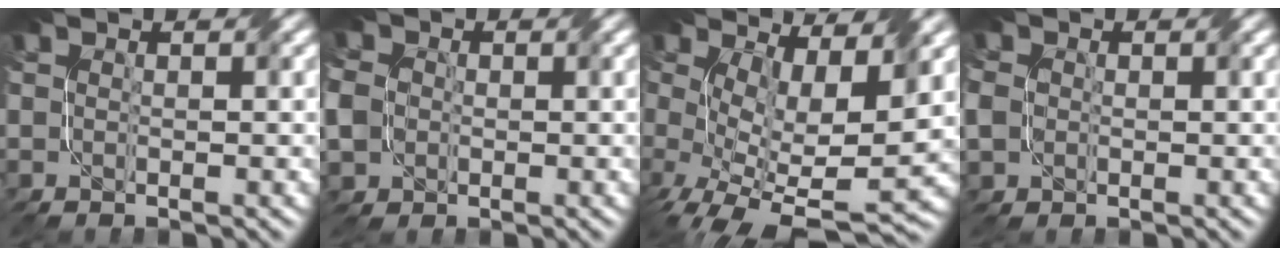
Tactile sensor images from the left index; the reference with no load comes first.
{"total": 6.1, "force": [-0.3, 5.3, 3.0], "torque": [-0.085, 0.005, -0.018]}
{"total": 9.1, "force": [0.7, 4.0, 8.1], "torque": [-0.149, -0.024, 0.021]}
{"total": 3.9, "force": [0.2, 3.4, 2.0], "torque": [-0.068, 0.011, 0.008]}